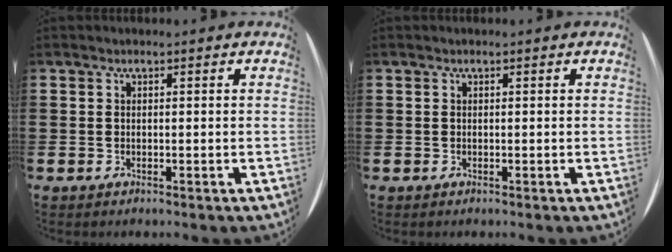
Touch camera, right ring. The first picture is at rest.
{"total": 0.0}